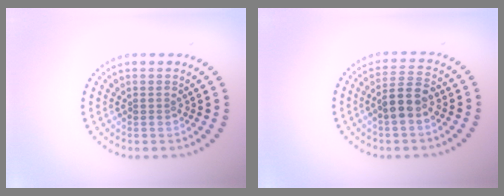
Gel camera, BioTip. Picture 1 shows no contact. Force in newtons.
{"total": 3.5, "press": 3.3, "slide": 1.0}